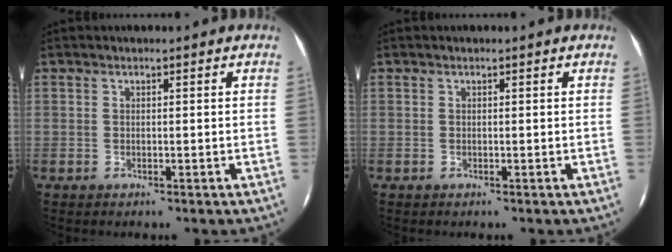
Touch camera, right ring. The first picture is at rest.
{"total": 0.0}